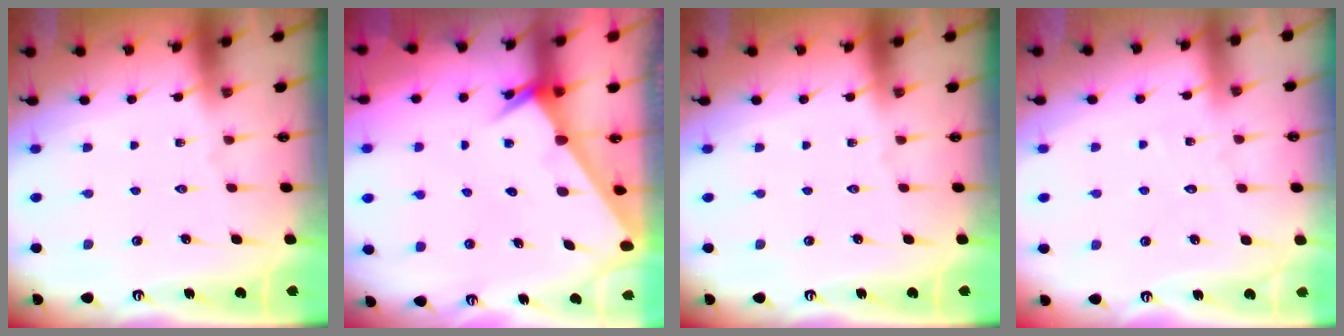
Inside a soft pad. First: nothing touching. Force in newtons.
{"total": 2.5, "press": 2.5, "slide": 0.1}
{"total": 0.0}
{"total": 3.4, "press": 3.4, "slide": 0.3}